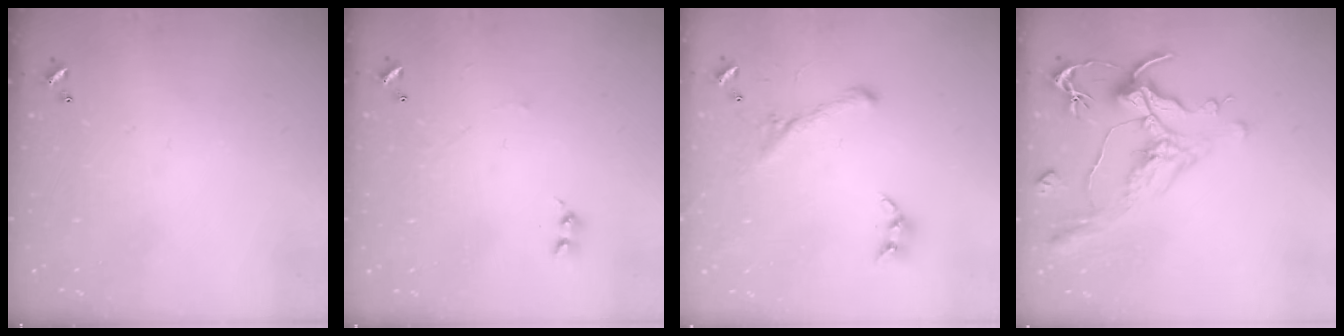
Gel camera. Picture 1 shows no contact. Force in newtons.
{"total": 0.8, "press": 0.7, "slide": 0.5}
{"total": 1.4, "press": 0.6, "slide": 1.2}
{"total": 1.1, "press": 0.0, "slide": 1.1}